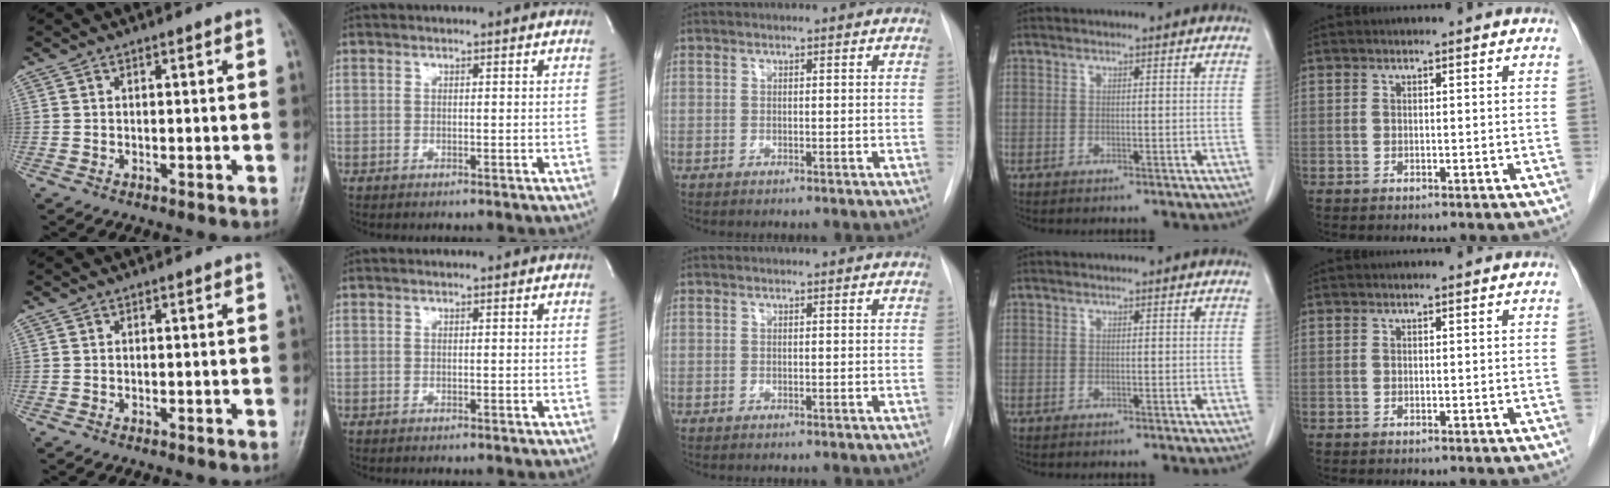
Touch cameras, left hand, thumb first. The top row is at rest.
{}